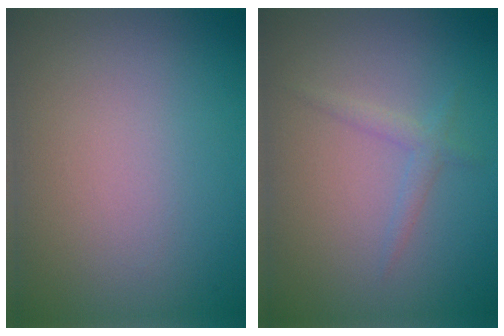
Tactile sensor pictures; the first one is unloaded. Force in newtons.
{"total": 1.3, "press": 1.3, "slide": 0.1}